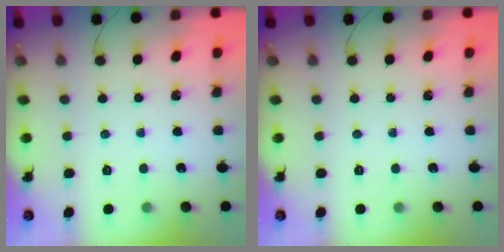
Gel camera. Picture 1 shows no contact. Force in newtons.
{"total": 0.0}